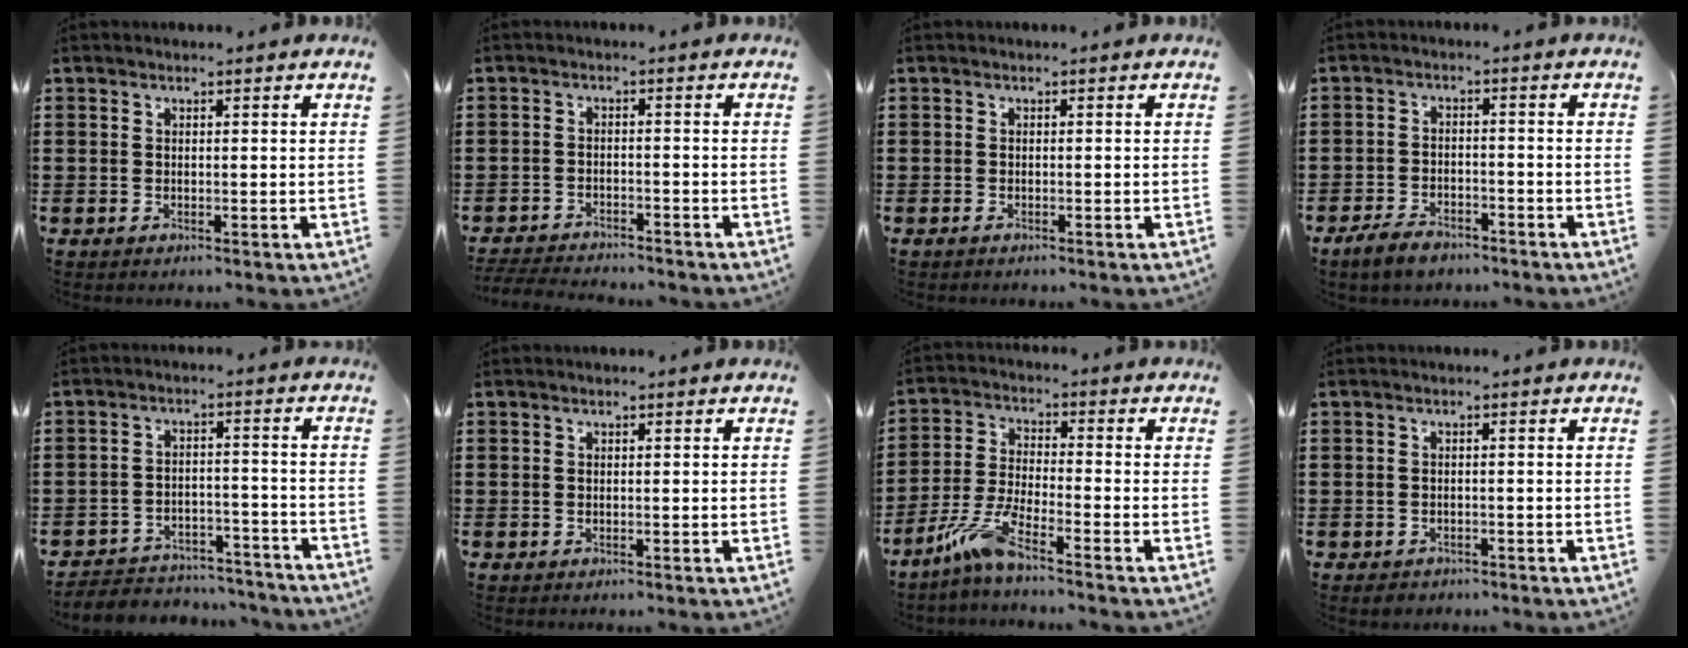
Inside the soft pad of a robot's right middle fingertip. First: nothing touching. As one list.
[{"total": 2.7, "force": [-2.7, -0.2, 0.1], "torque": [-0.007, -0.003, -0.061]}, {"total": 0.5, "force": [0.2, -0.5, 0.1], "torque": [0.002, -0.003, 0.005]}, {"total": 3.0, "force": [-2.6, 0.9, 1.3], "torque": [-0.033, 0.004, -0.053]}, {"total": 4.1, "force": [-4.1, 0.5, 0.1], "torque": [0.001, 0.011, -0.085]}, {"total": 0.0}, {"total": 7.4, "force": [-5.4, 0.7, 5.1], "torque": [-0.123, -0.015, -0.107]}, {"total": 0.0}]